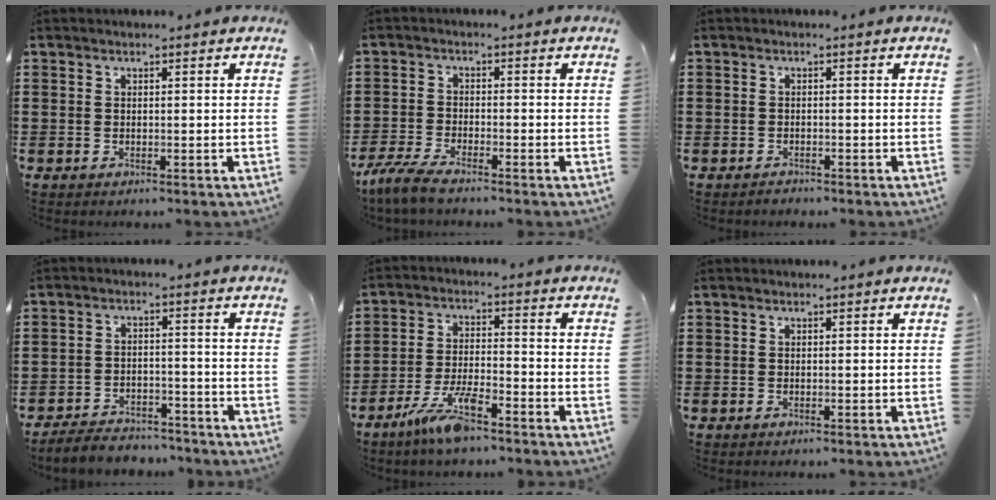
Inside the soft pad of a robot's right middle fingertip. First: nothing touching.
{"total": 4.0, "force": [-3.5, 0.2, 2.0], "torque": [-0.063, -0.013, -0.076]}
{"total": 0.9, "force": [-0.9, 0.3, 0.0], "torque": [-0.002, 0.002, -0.021]}
{"total": 4.4, "force": [-4.3, 0.8, 0.7], "torque": [-0.013, 0.006, -0.087]}
{"total": 7.3, "force": [-5.3, 1.6, 4.8], "torque": [-0.109, -0.005, -0.102]}
{"total": 0.0}